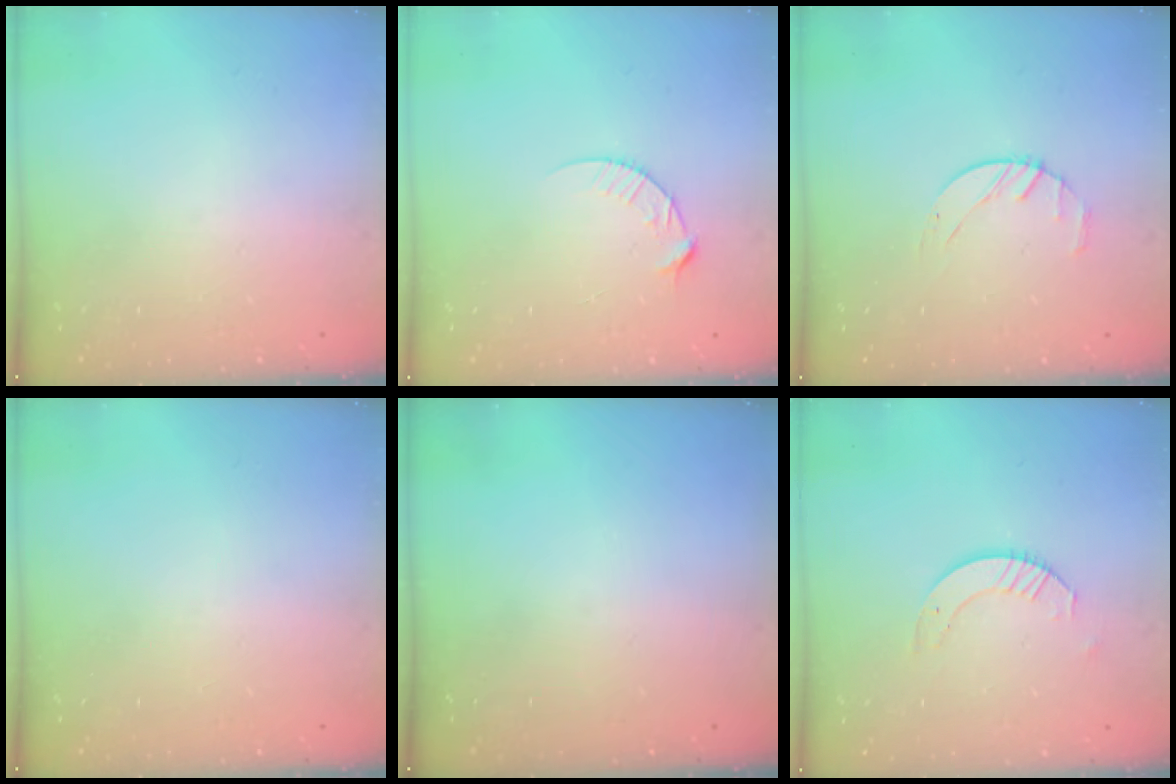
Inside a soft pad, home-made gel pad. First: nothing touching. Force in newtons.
{"total": 6.6, "press": 6.6, "slide": 0.7}
{"total": 2.5, "press": 2.5, "slide": 0.4}
{"total": 0.0}
{"total": 0.0}
{"total": 3.8, "press": 3.8, "slide": 0.1}